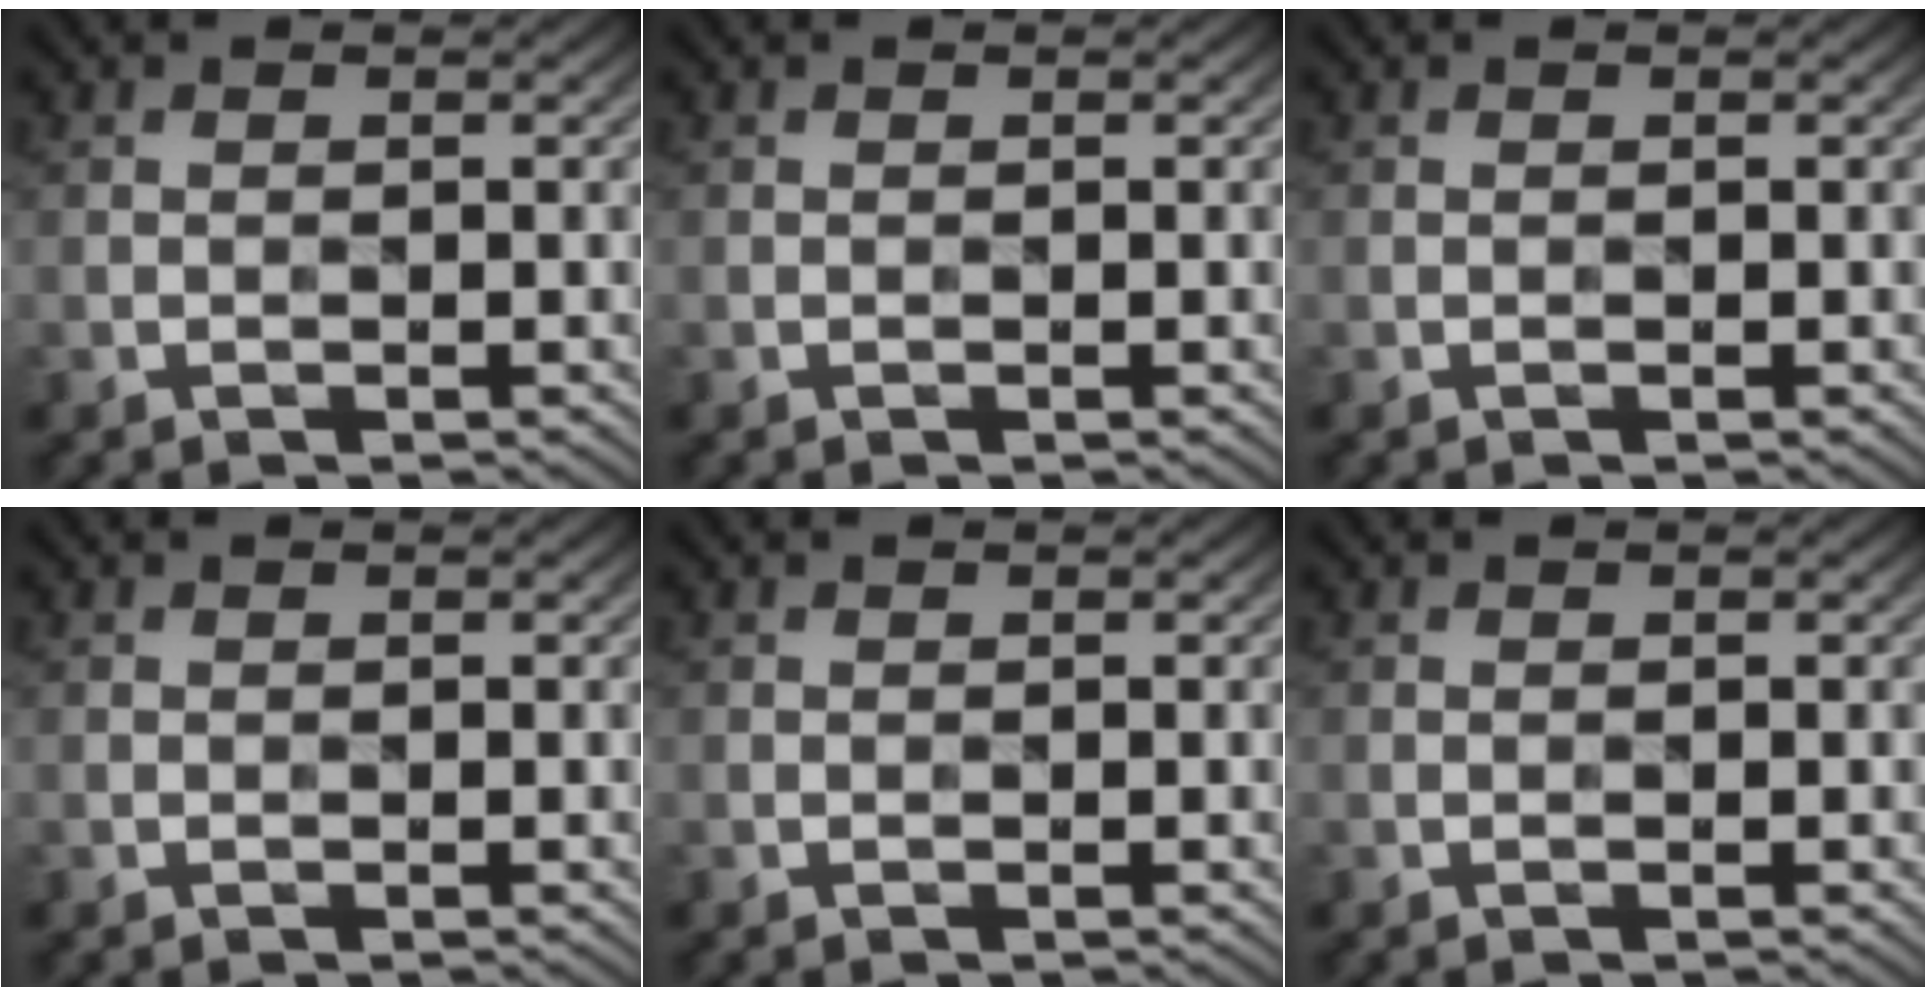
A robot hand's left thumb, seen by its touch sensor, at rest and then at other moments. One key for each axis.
{"total": 0.0}
{"total": 0.0}
{"total": 0.0}
{"total": 0.0}
{"total": 0.0}